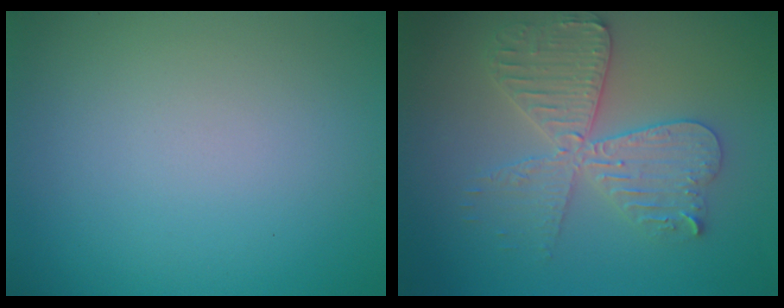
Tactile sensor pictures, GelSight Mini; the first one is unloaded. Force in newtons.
{"total": 4.8, "press": 4.7, "slide": 0.7}